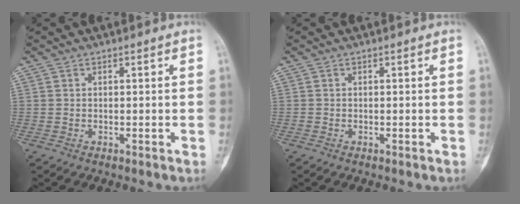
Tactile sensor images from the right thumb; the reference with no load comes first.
{"total": 0.0}